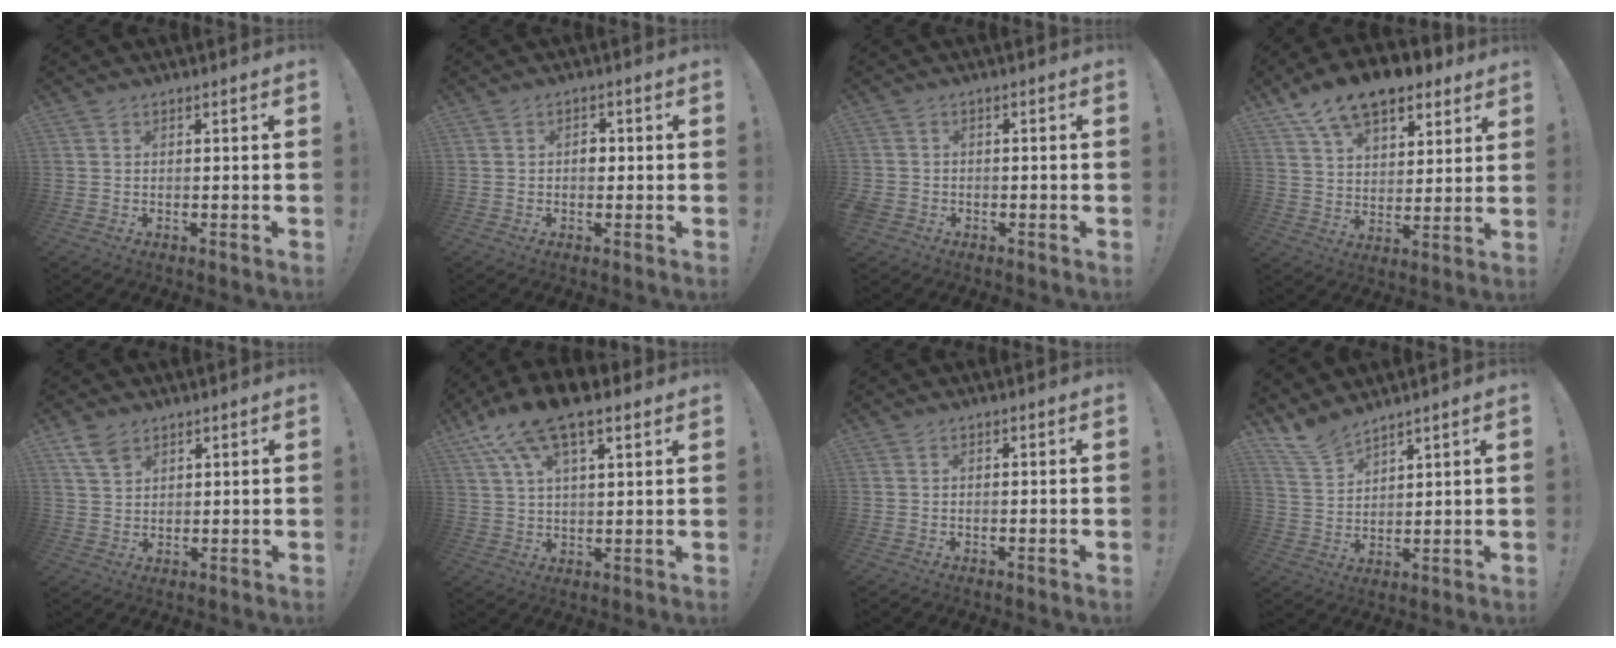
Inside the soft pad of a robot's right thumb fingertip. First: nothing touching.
{"total": 2.7, "force": [-0.5, 2.0, 1.8], "torque": [-0.025, 0.006, -0.014]}
{"total": 2.3, "force": [-1.5, 1.5, 0.9], "torque": [-0.017, 0.009, -0.027]}
{"total": 13.9, "force": [10.1, 7.0, 6.5], "torque": [-0.116, -0.062, 0.187]}
{"total": 5.7, "force": [3.7, 3.6, 2.5], "torque": [-0.038, -0.018, 0.070]}
{"total": 13.3, "force": [8.7, 4.8, 8.9], "torque": [-0.164, -0.031, 0.157]}
{"total": 0.0}
{"total": 7.3, "force": [6.7, 1.8, 2.2], "torque": [-0.049, -0.046, 0.129]}